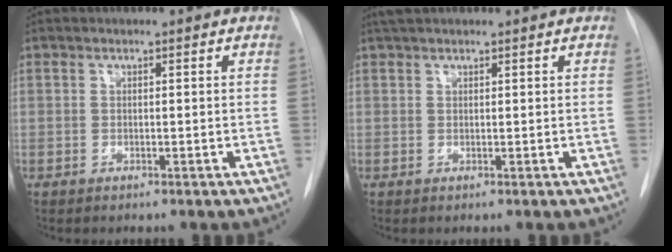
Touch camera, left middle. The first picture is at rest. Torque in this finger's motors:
{"motor_torque": [0.28, -0.27, 0.01, 0.02]}